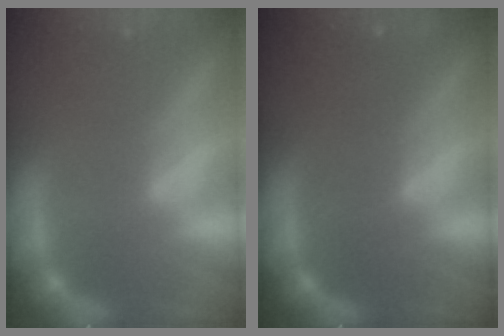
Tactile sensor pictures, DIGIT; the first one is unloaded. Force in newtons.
{"total": 0.9}